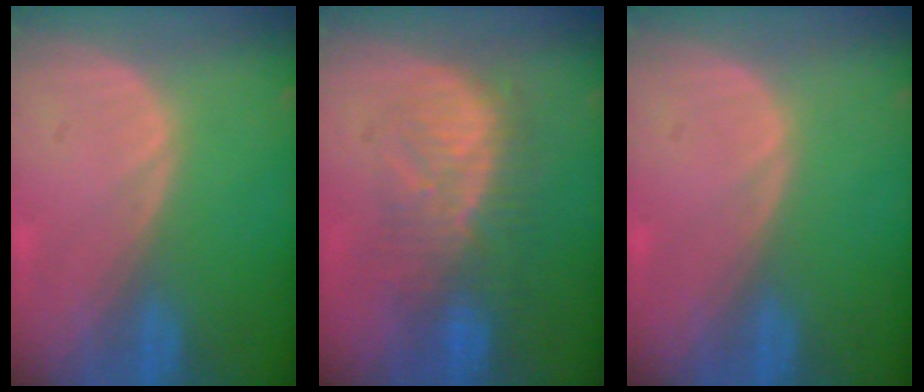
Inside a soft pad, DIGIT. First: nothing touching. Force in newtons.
{"total": 8.4, "press": 8.2, "slide": 2.0}
{"total": 0.0}